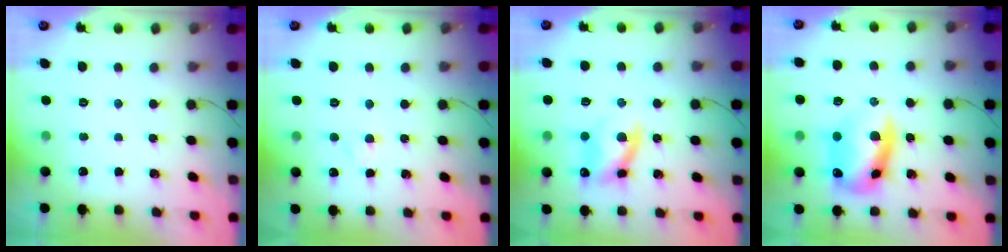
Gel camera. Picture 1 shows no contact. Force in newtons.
{"total": 1.9, "press": 1.7, "slide": 1.0}
{"total": 10.8, "press": 10.6, "slide": 2.0}
{"total": 12.7, "press": 12.5, "slide": 2.5}